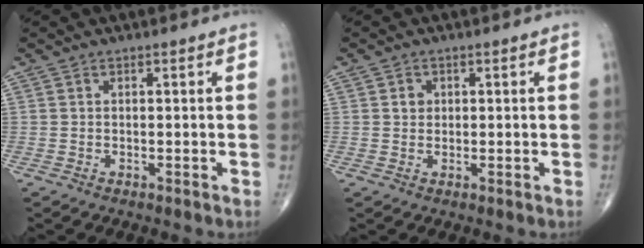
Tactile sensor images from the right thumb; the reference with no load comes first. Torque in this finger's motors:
{"motor_torque": [-0.03, 1.09, 0.31, -0.09, 0.05]}